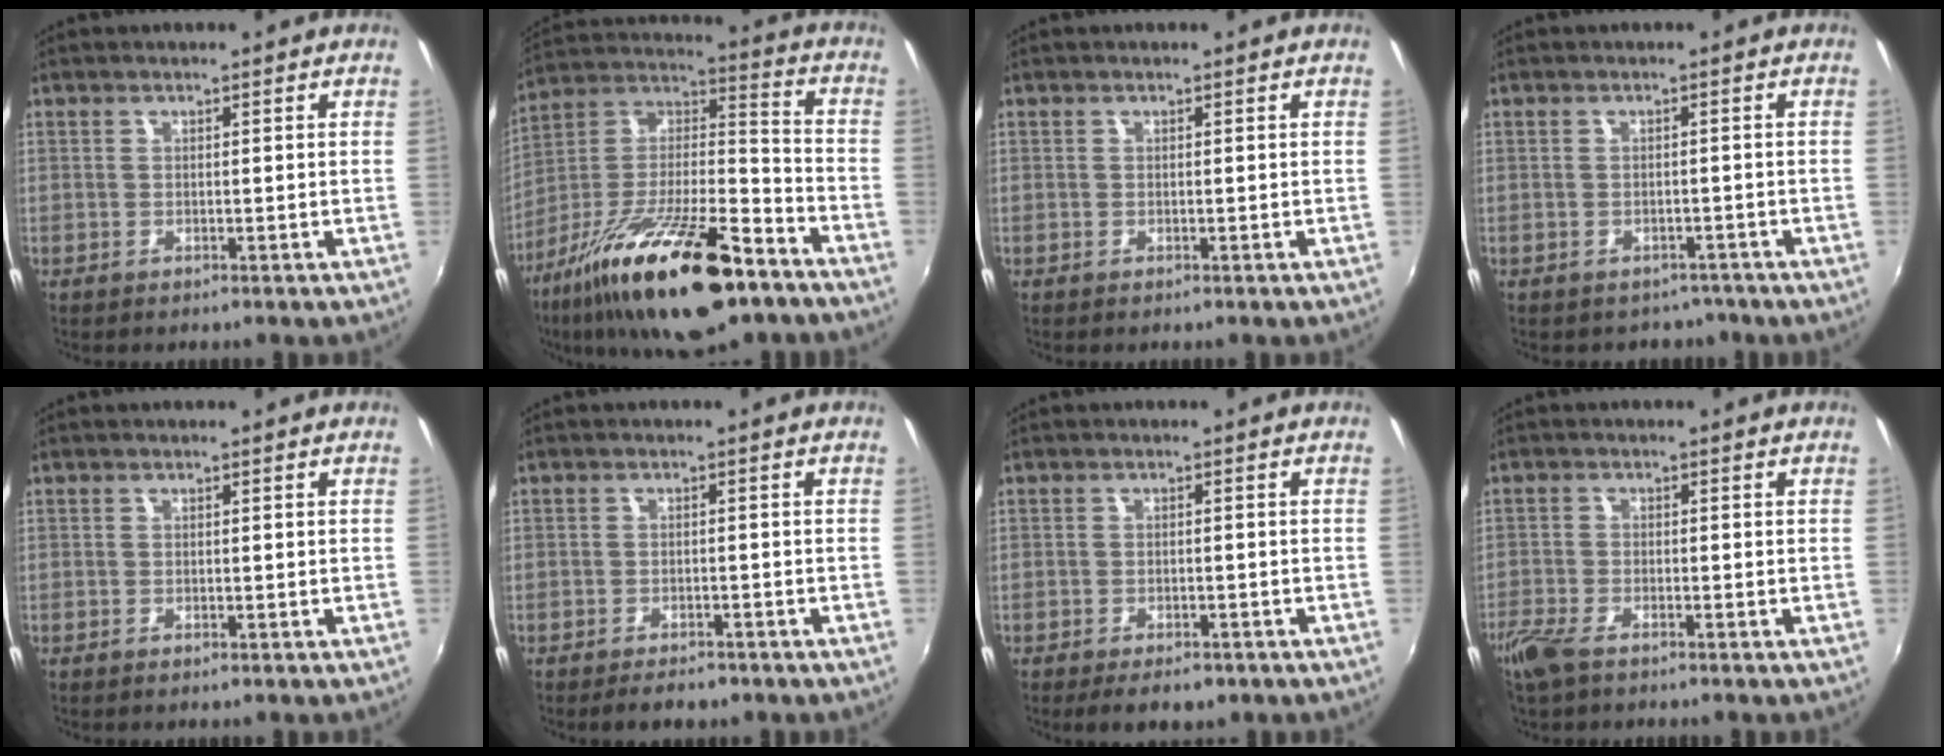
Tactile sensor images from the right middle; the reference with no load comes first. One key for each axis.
{"total": 26.2, "fx": -16.0, "fy": 8.2, "fz": 19.1, "tx": -0.336, "ty": -0.024, "tz": -0.268}
{"total": 0.0}
{"total": 4.0, "fx": -3.1, "fy": 2.5, "fz": 0.4, "tx": -0.008, "ty": 0.000, "tz": -0.039}
{"total": 0.0}
{"total": 4.4, "fx": -3.4, "fy": 1.7, "fz": 2.1, "tx": -0.048, "ty": -0.008, "tz": -0.050}
{"total": 5.6, "fx": -4.0, "fy": 2.4, "fz": 3.2, "tx": -0.070, "ty": -0.018, "tz": -0.058}
{"total": 5.2, "fx": -3.9, "fy": 1.6, "fz": 3.0, "tx": -0.081, "ty": -0.014, "tz": -0.079}